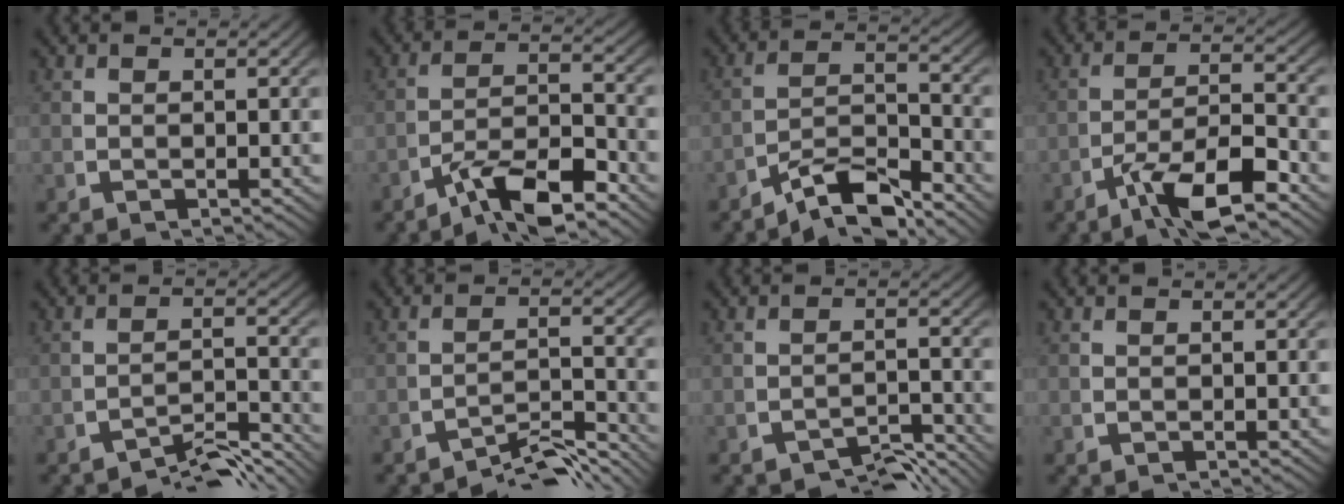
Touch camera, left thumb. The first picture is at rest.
{"total": 7.2, "force": [-3.9, 3.1, 5.1], "torque": [-0.085, -0.023, -0.056]}
{"total": 7.6, "force": [-4.2, 3.7, 5.1], "torque": [-0.081, -0.029, -0.064]}
{"total": 6.5, "force": [-2.8, 2.5, 5.4], "torque": [-0.101, -0.022, -0.036]}
{"total": 5.4, "force": [-4.6, 1.4, 2.5], "torque": [-0.030, -0.016, -0.070]}
{"total": 5.9, "force": [-4.7, 1.8, 3.1], "torque": [-0.040, -0.020, -0.070]}
{"total": 4.6, "force": [-4.1, 1.2, 1.8], "torque": [-0.015, -0.011, -0.062]}
{"total": 0.0}